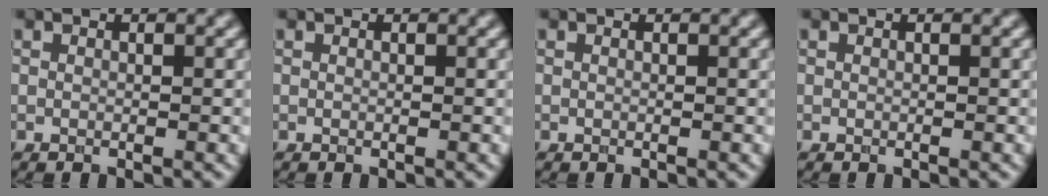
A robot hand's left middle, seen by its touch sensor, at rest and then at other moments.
{"total": 0.0}
{"total": 0.0}
{"total": 0.0}